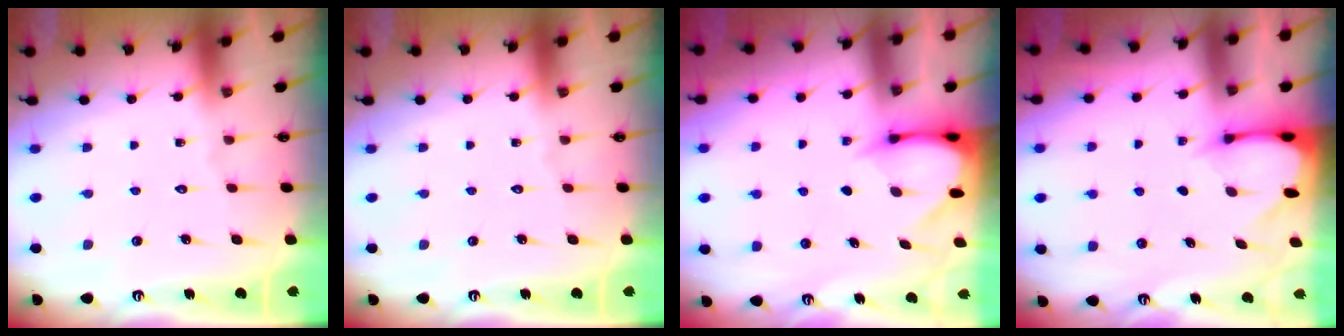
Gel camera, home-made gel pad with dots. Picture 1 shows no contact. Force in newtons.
{"total": 0.0}
{"total": 3.5, "press": 3.4, "slide": 0.3}
{"total": 2.6, "press": 2.6, "slide": 0.3}